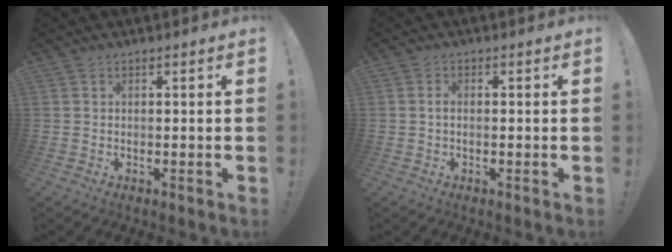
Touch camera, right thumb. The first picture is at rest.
{"total": 1.3, "force": [-0.4, 0.6, 1.1], "torque": [-0.019, 0.004, -0.007]}